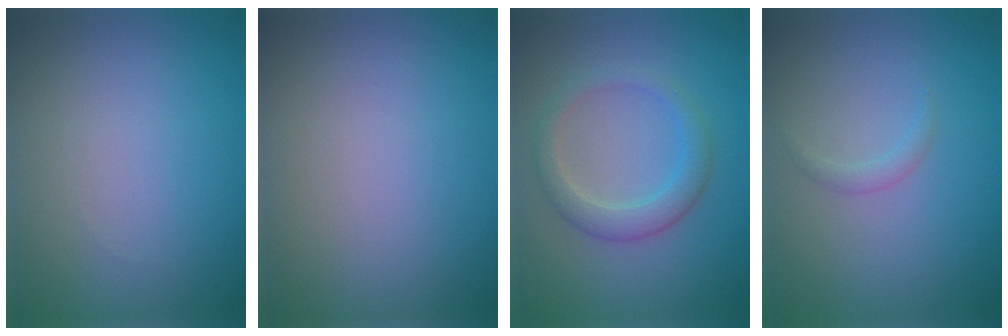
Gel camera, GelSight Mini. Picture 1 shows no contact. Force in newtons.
{"total": 0.0}
{"total": 2.8, "press": 2.8, "slide": 0.2}
{"total": 0.9, "press": 0.9, "slide": 0.1}